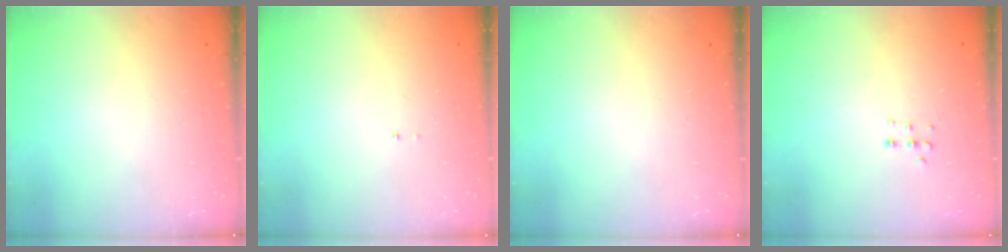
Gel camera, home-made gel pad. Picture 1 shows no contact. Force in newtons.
{"total": 0.7, "press": 0.7, "slide": 0.1}
{"total": 0.0}
{"total": 3.8, "press": 3.7, "slide": 0.9}